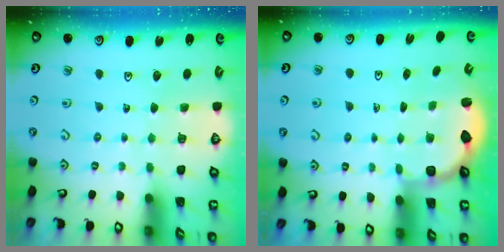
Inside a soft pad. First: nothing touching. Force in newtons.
{"total": 2.9, "press": 2.6, "slide": 1.2}